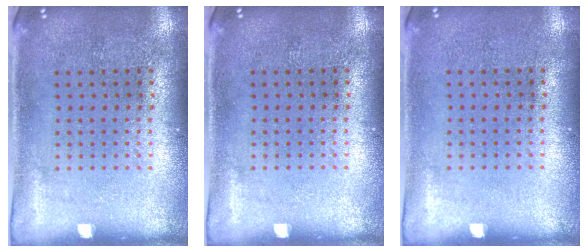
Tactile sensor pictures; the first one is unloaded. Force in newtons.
{"total": 0.0}
{"total": 0.0}